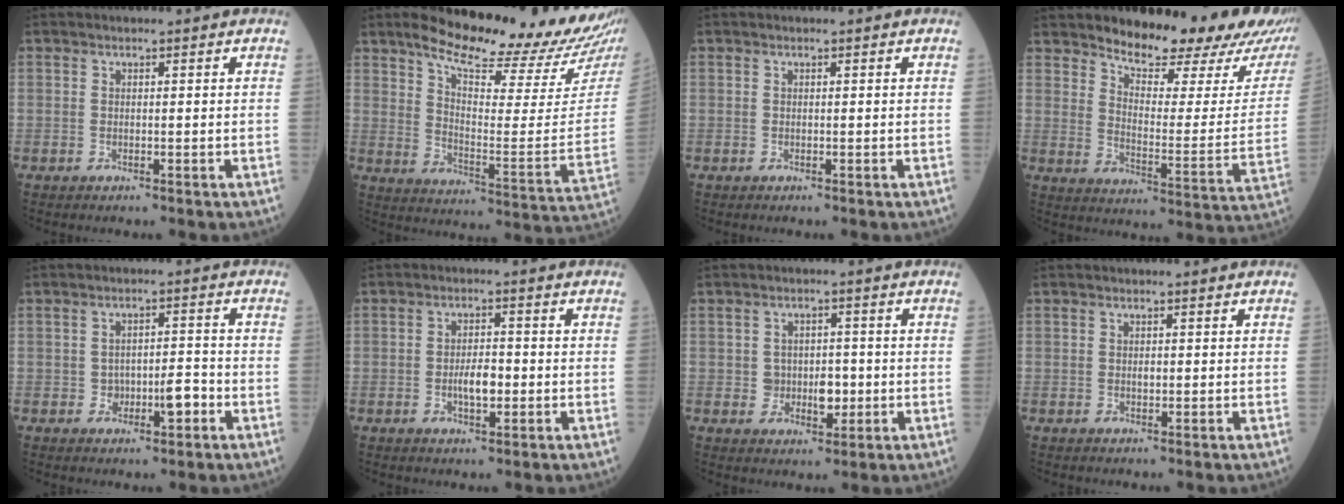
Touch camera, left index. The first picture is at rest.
{"total": 20.9, "force": [18.1, 1.6, 10.5], "torque": [-0.153, -0.068, 0.247]}
{"total": 0.0}
{"total": 19.7, "force": [17.5, 3.4, 8.3], "torque": [-0.101, -0.070, 0.216]}
{"total": 3.6, "force": [-1.4, 1.7, 2.8], "torque": [-0.033, 0.010, -0.018]}
{"total": 3.7, "force": [-0.9, 1.4, 3.3], "torque": [-0.056, 0.001, -0.015]}
{"total": 4.1, "force": [-0.5, 3.0, 2.7], "torque": [-0.028, 0.006, -0.001]}
{"total": 0.6, "force": [0.1, 0.4, 0.4], "torque": [-0.001, 0.001, 0.001]}